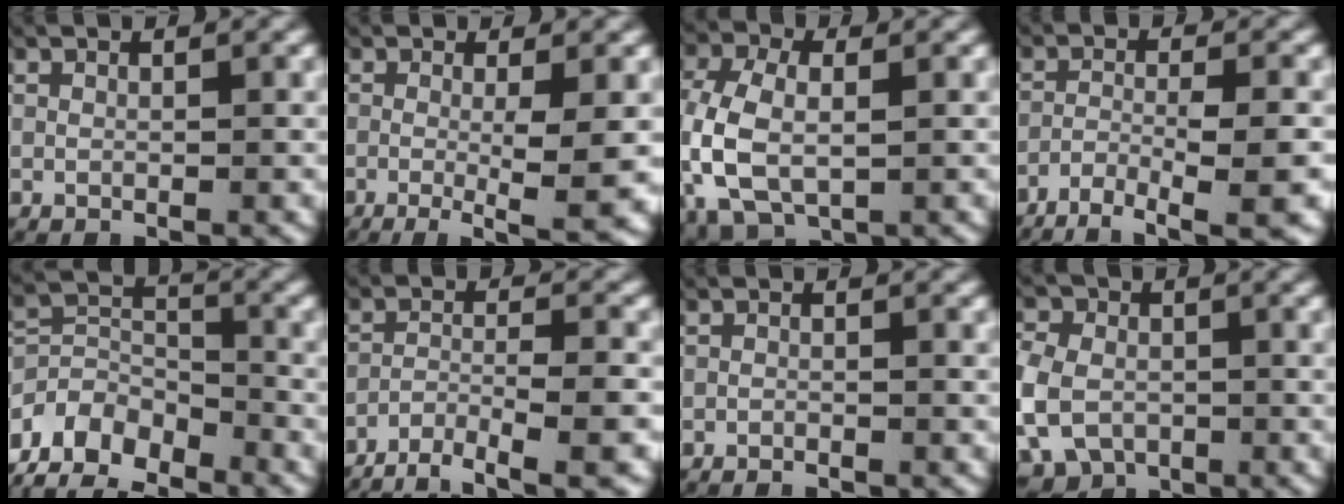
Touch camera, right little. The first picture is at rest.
{"total": 6.7, "force": [-4.1, 1.0, 5.2], "torque": [-0.081, -0.031, -0.053]}
{"total": 6.7, "force": [-0.4, 4.8, 4.6], "torque": [-0.135, -0.017, 0.008]}
{"total": 7.9, "force": [-6.2, 1.6, 4.7], "torque": [-0.071, -0.023, -0.087]}
{"total": 12.9, "force": [-8.0, 8.8, 4.8], "torque": [-0.089, -0.046, -0.128]}
{"total": 8.5, "force": [-7.2, 2.2, 4.0], "torque": [-0.066, -0.024, -0.105]}
{"total": 1.2, "force": [-1.2, 0.2, 0.2], "torque": [-0.005, -0.006, -0.020]}
{"total": 7.1, "force": [-2.2, 5.9, 3.3], "torque": [-0.083, -0.029, -0.028]}